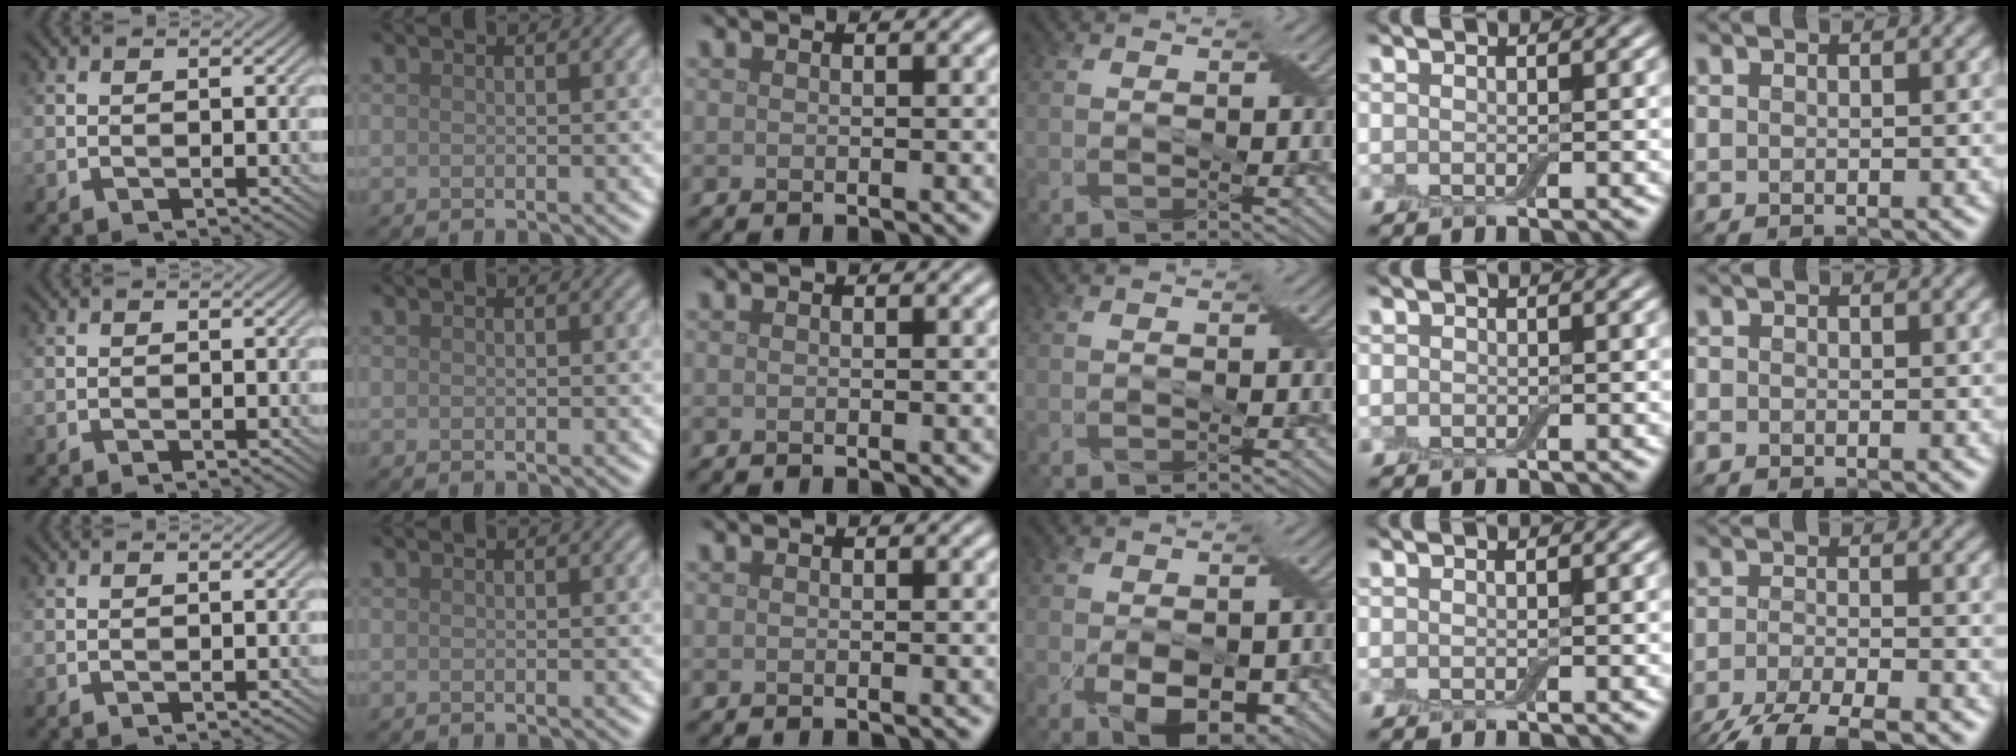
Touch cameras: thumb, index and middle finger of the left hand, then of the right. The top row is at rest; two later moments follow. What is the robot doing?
{"motion": "peel", "object": "adhesive wrap"}